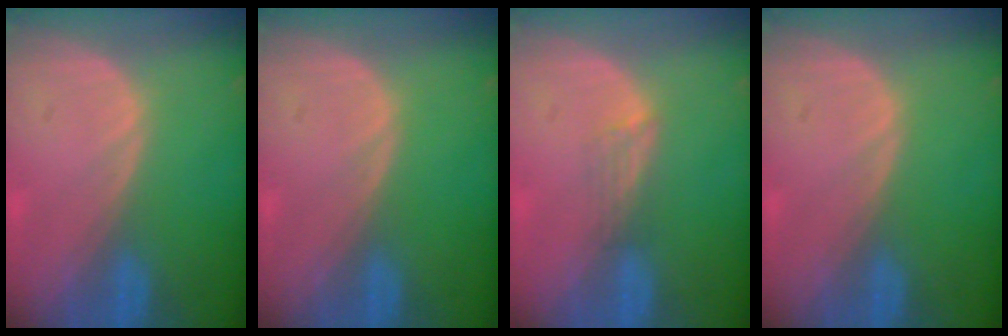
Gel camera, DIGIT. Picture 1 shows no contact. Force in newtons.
{"total": 0.0}
{"total": 2.0, "press": 1.6, "slide": 1.3}
{"total": 0.0}